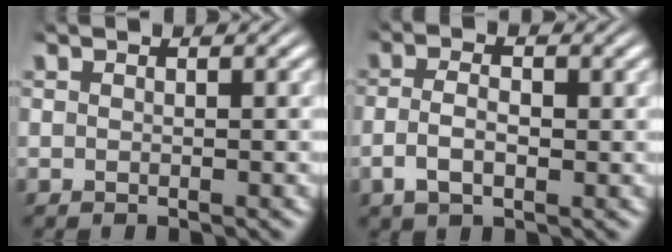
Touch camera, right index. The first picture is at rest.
{"total": 3.1, "force": [-0.7, 1.7, 2.5], "torque": [-0.055, 0.000, -0.010]}